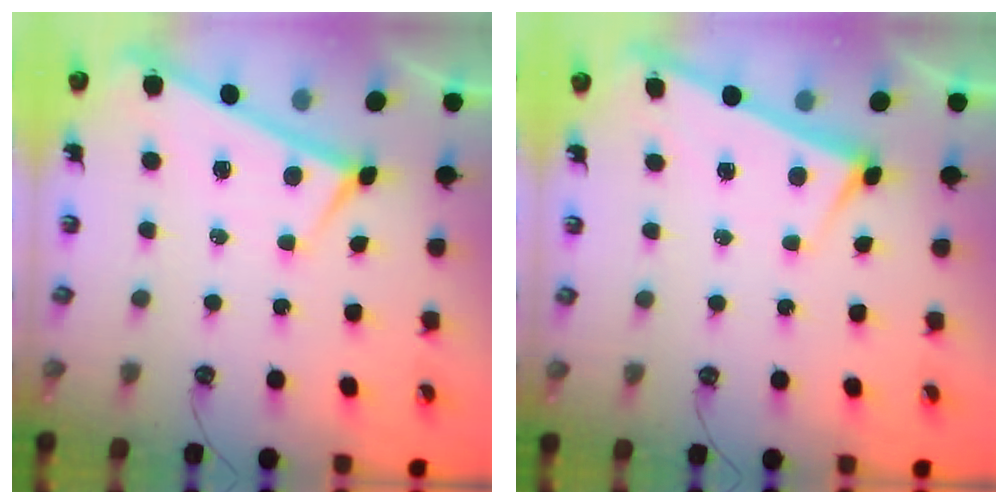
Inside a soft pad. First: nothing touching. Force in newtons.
{"total": 2.9, "press": 2.9, "slide": 0.1}